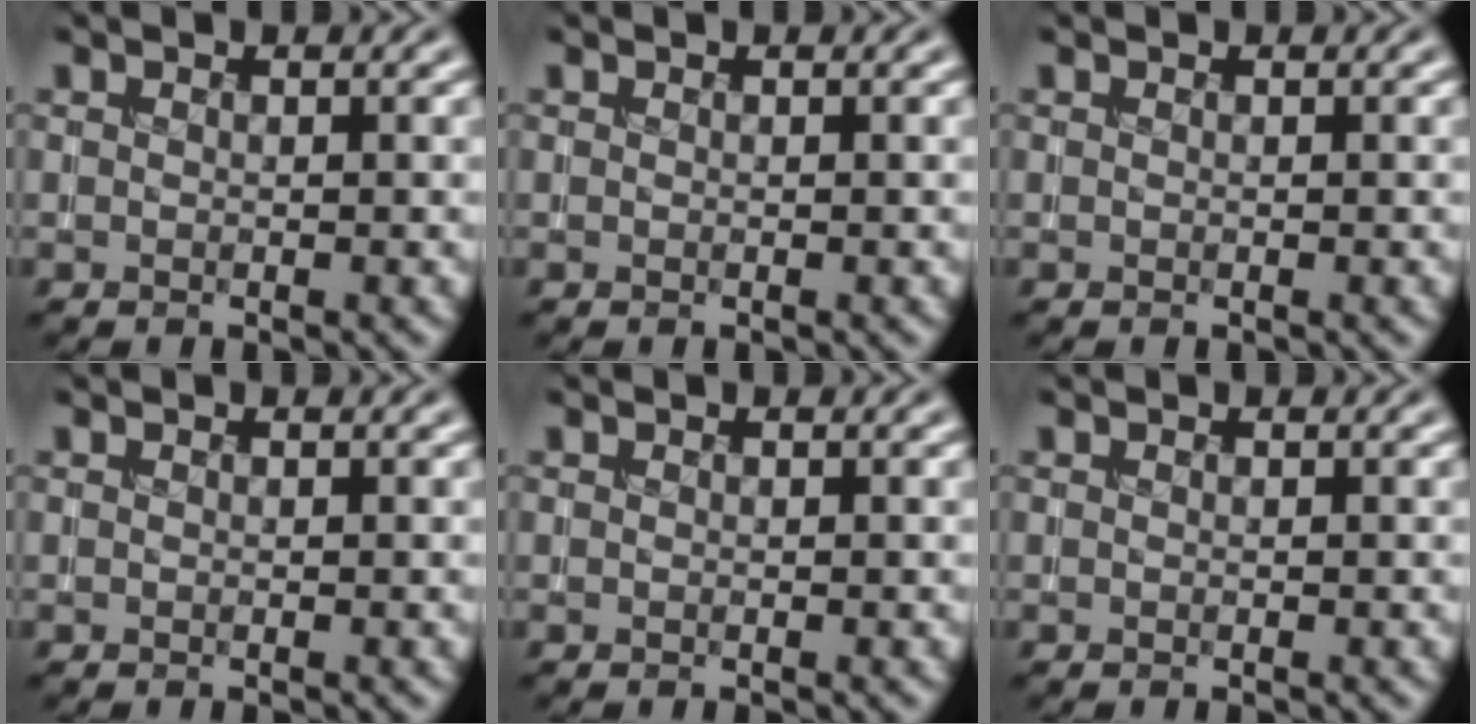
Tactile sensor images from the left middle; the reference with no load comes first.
{"total": 0.0}
{"total": 0.0}
{"total": 0.0}
{"total": 0.0}
{"total": 0.0}